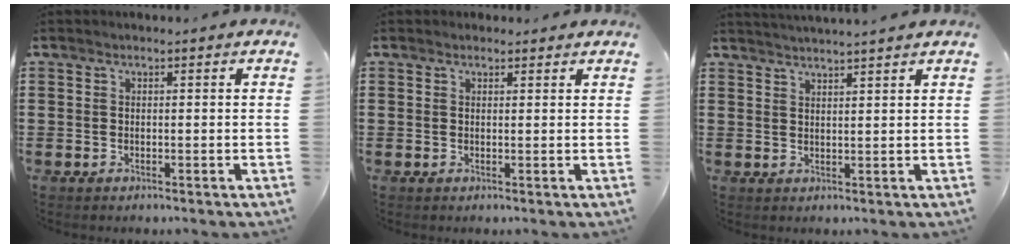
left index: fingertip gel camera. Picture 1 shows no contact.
{"total": 0.9, "force": [0.8, 0.4, 0.2], "torque": [-0.006, 0.003, 0.016]}
{"total": 2.0, "force": [2.0, -0.5, 0.2], "torque": [-0.008, -0.007, 0.036]}